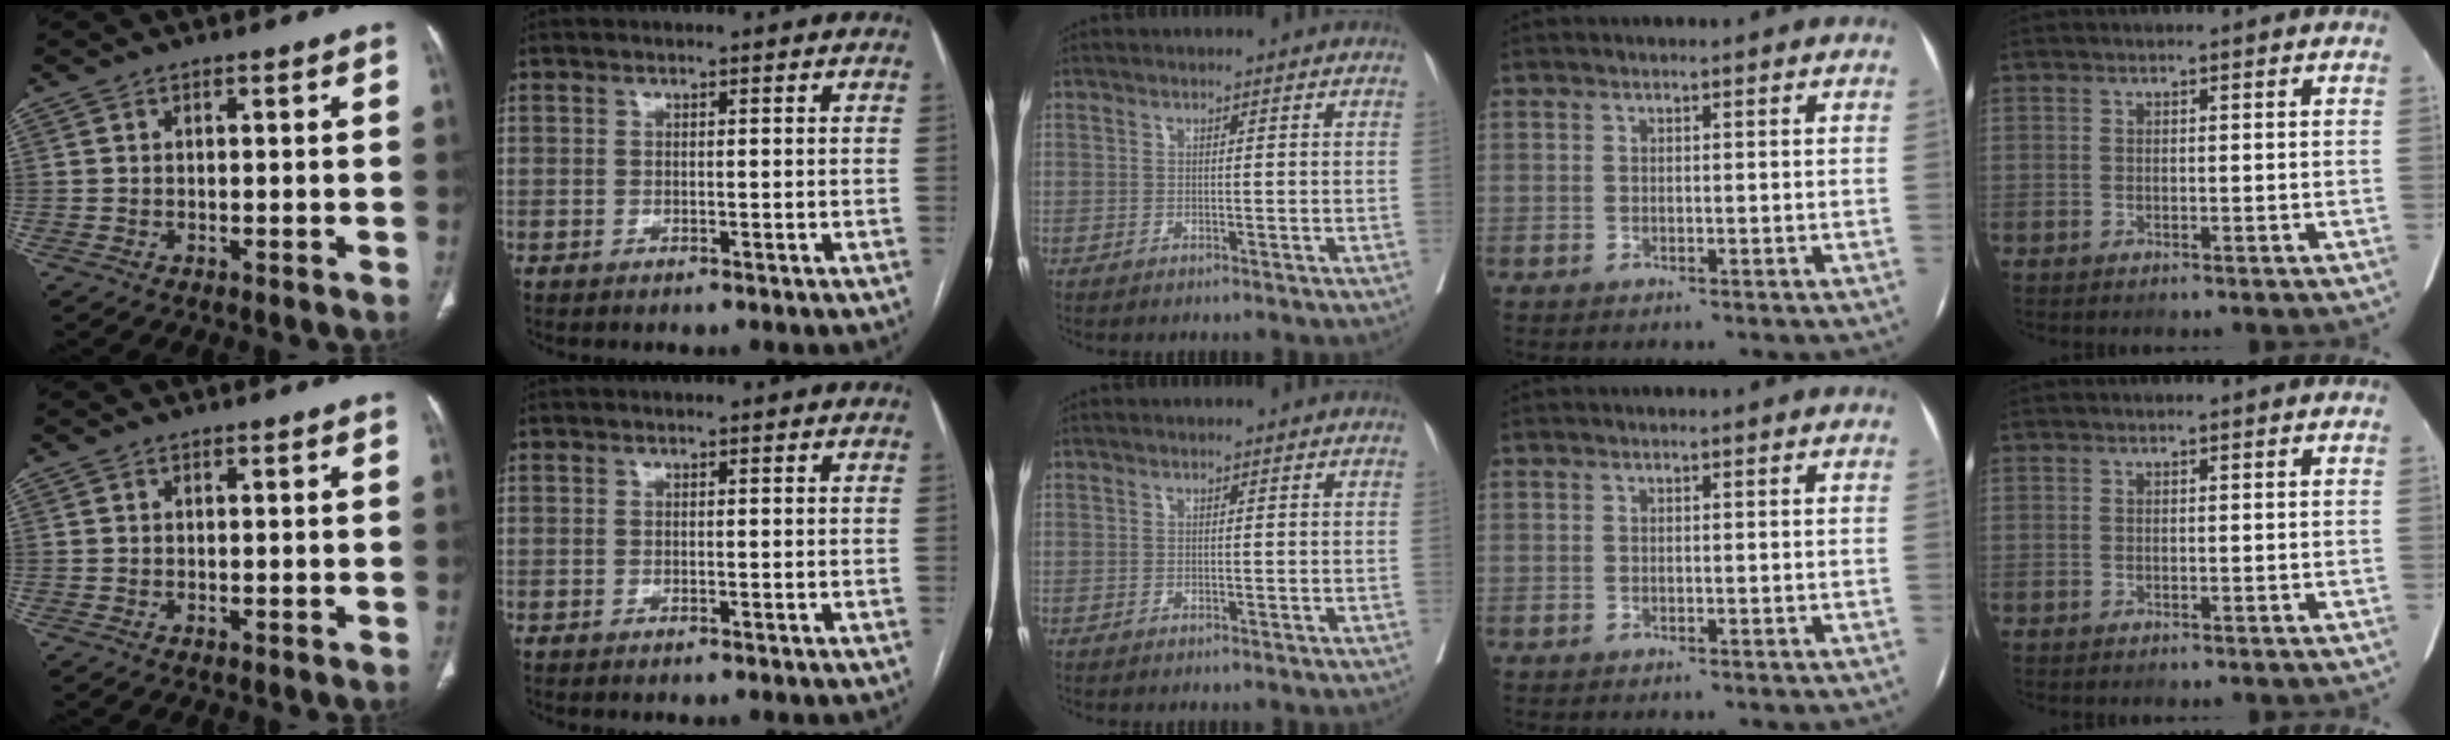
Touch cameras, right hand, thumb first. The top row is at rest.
{}